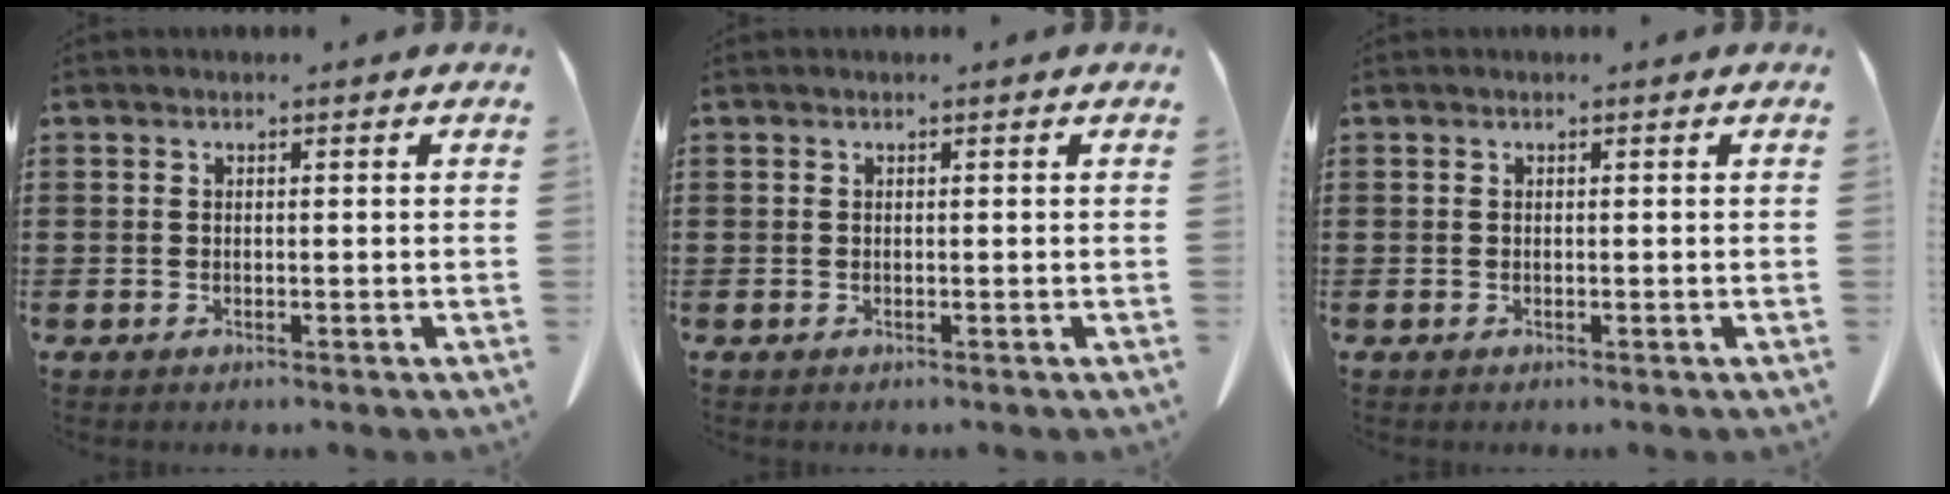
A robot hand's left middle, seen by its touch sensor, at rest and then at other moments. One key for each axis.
{"total": 0.0}
{"total": 0.0}